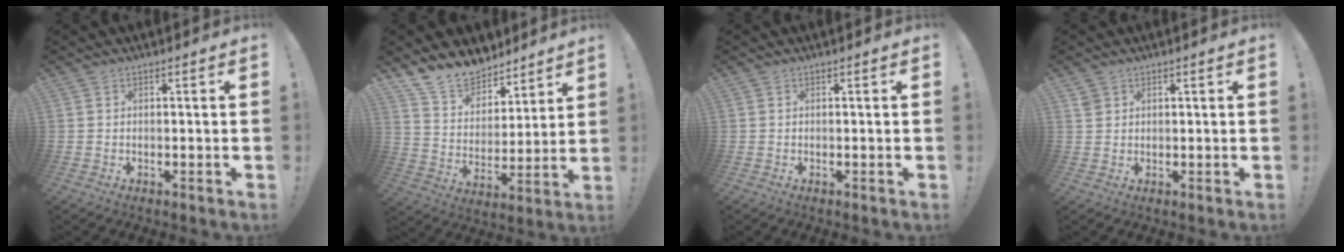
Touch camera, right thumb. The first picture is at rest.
{"total": 13.9, "force": [11.7, 6.9, 3.0], "torque": [-0.059, -0.094, 0.220]}
{"total": 0.0}
{"total": 2.0, "force": [1.4, 1.4, 0.5], "torque": [-0.008, -0.003, 0.027]}